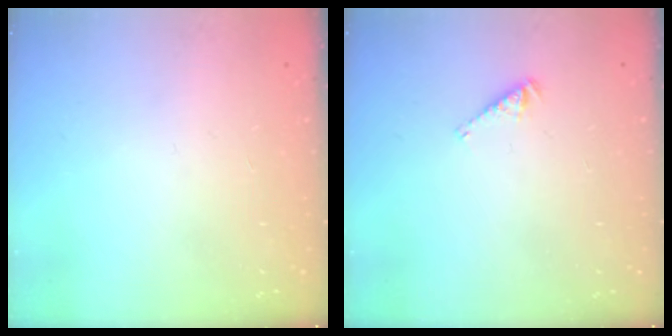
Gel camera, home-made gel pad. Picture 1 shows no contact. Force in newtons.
{"total": 3.4, "press": 3.4, "slide": 0.4}